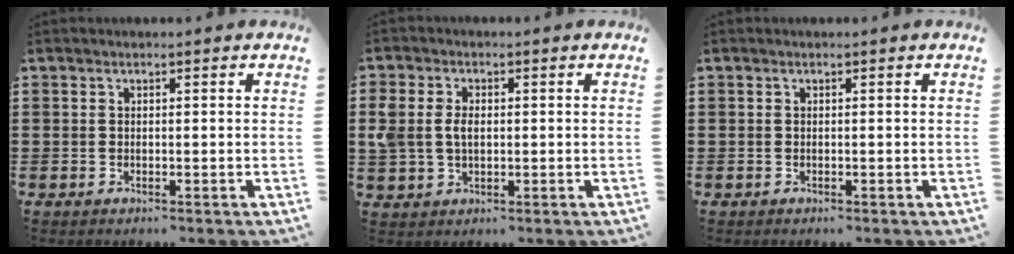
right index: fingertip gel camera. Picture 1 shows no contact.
{"total": 3.9, "force": [0.2, 2.7, 2.8], "torque": [-0.075, 0.005, -0.004]}
{"total": 0.0}